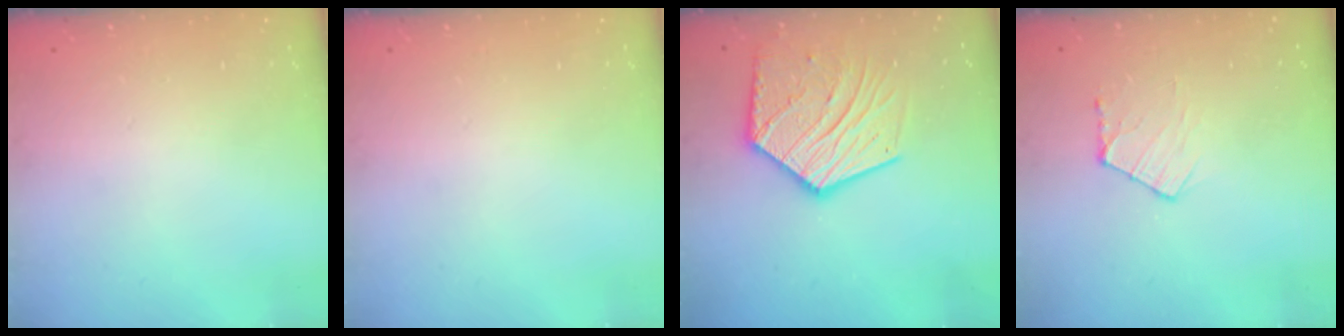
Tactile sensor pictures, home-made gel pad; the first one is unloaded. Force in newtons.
{"total": 0.0}
{"total": 17.9, "press": 17.8, "slide": 1.3}
{"total": 6.2, "press": 6.1, "slide": 0.8}